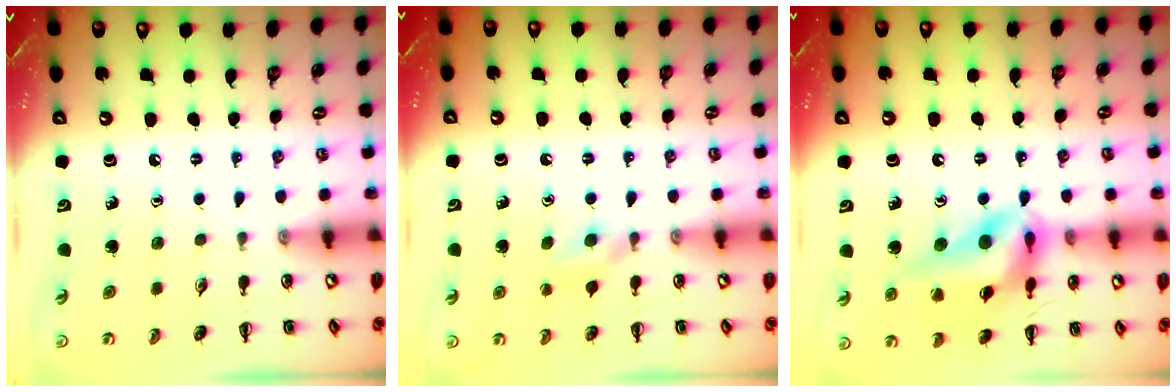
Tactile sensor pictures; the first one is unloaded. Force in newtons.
{"total": 4.4, "press": 4.1, "slide": 1.5}
{"total": 16.0, "press": 15.8, "slide": 2.1}